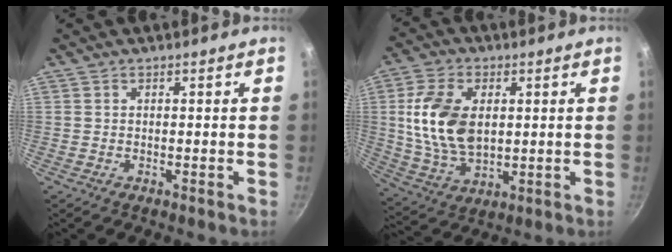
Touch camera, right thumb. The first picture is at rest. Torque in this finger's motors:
{"motor_torque": [0.12, 0.35, 1.86, 0.05, 0.21]}